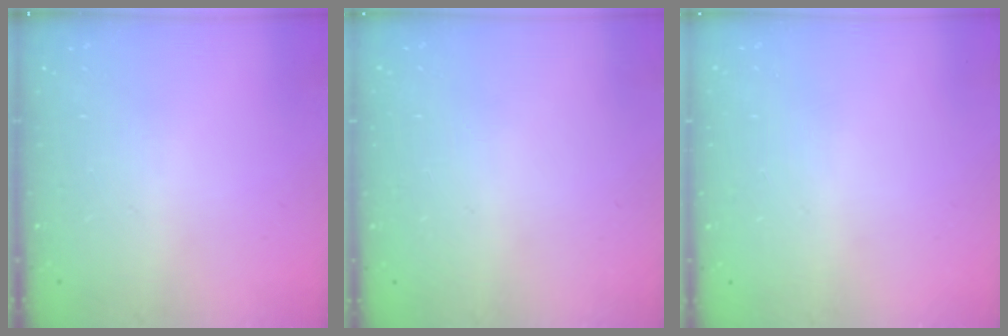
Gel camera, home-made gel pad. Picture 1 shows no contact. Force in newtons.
{"total": 0.0}
{"total": 0.5, "press": 0.5, "slide": 0.1}